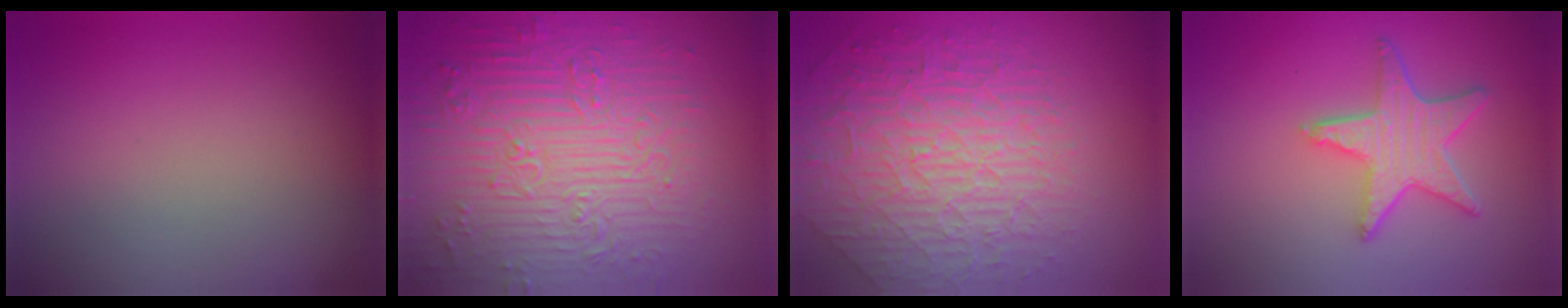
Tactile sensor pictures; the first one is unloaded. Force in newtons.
{"total": 9.3, "press": 6.9, "slide": 6.2}
{"total": 6.4, "press": 5.4, "slide": 3.4}
{"total": 5.1, "press": 4.1, "slide": 3.1}